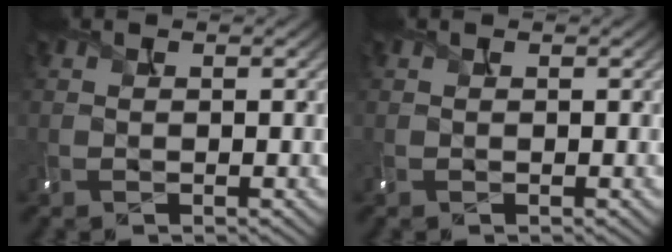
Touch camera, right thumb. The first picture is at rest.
{"total": 0.0}